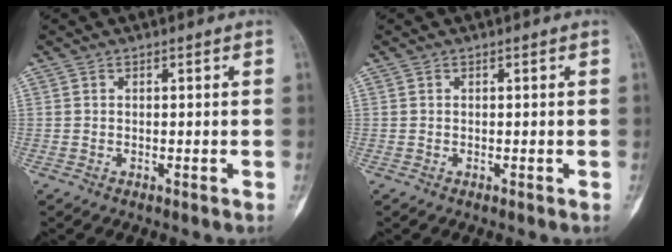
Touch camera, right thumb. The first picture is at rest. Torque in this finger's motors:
{"motor_torque": [0.19, 0.19, 0.22, -0.22, 0.04]}